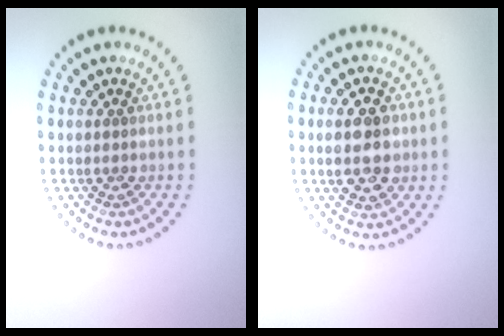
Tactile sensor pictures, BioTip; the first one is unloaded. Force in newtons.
{"total": 3.7, "press": 3.7, "slide": 0.5}